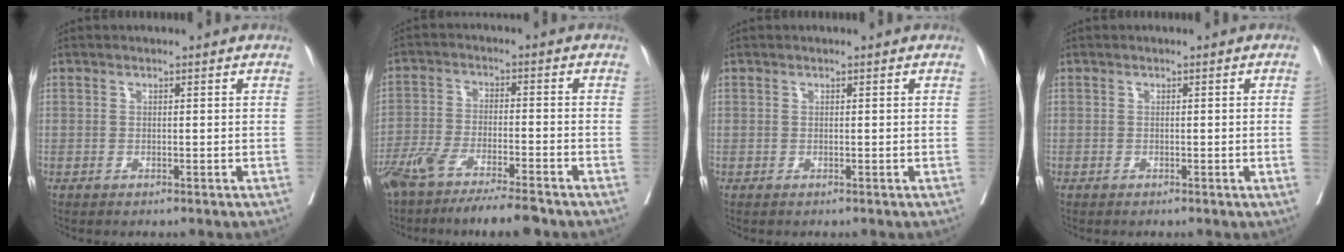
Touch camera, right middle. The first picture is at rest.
{"total": 12.2, "force": [-9.7, 1.4, 7.3], "torque": [-0.123, -0.020, -0.161]}
{"total": 0.0}
{"total": 1.0, "force": [-0.1, -0.4, 0.9], "torque": [-0.008, 0.000, 0.000]}